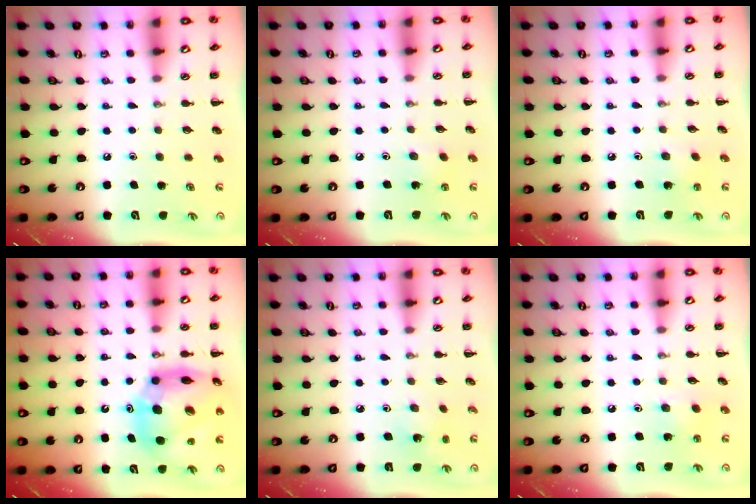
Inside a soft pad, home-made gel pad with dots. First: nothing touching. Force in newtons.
{"total": 2.7, "press": 2.6, "slide": 0.9}
{"total": 2.7, "press": 2.6, "slide": 0.8}
{"total": 16.2, "press": 15.6, "slide": 4.5}
{"total": 1.5, "press": 1.4, "slide": 0.5}
{"total": 3.2, "press": 3.1, "slide": 0.9}